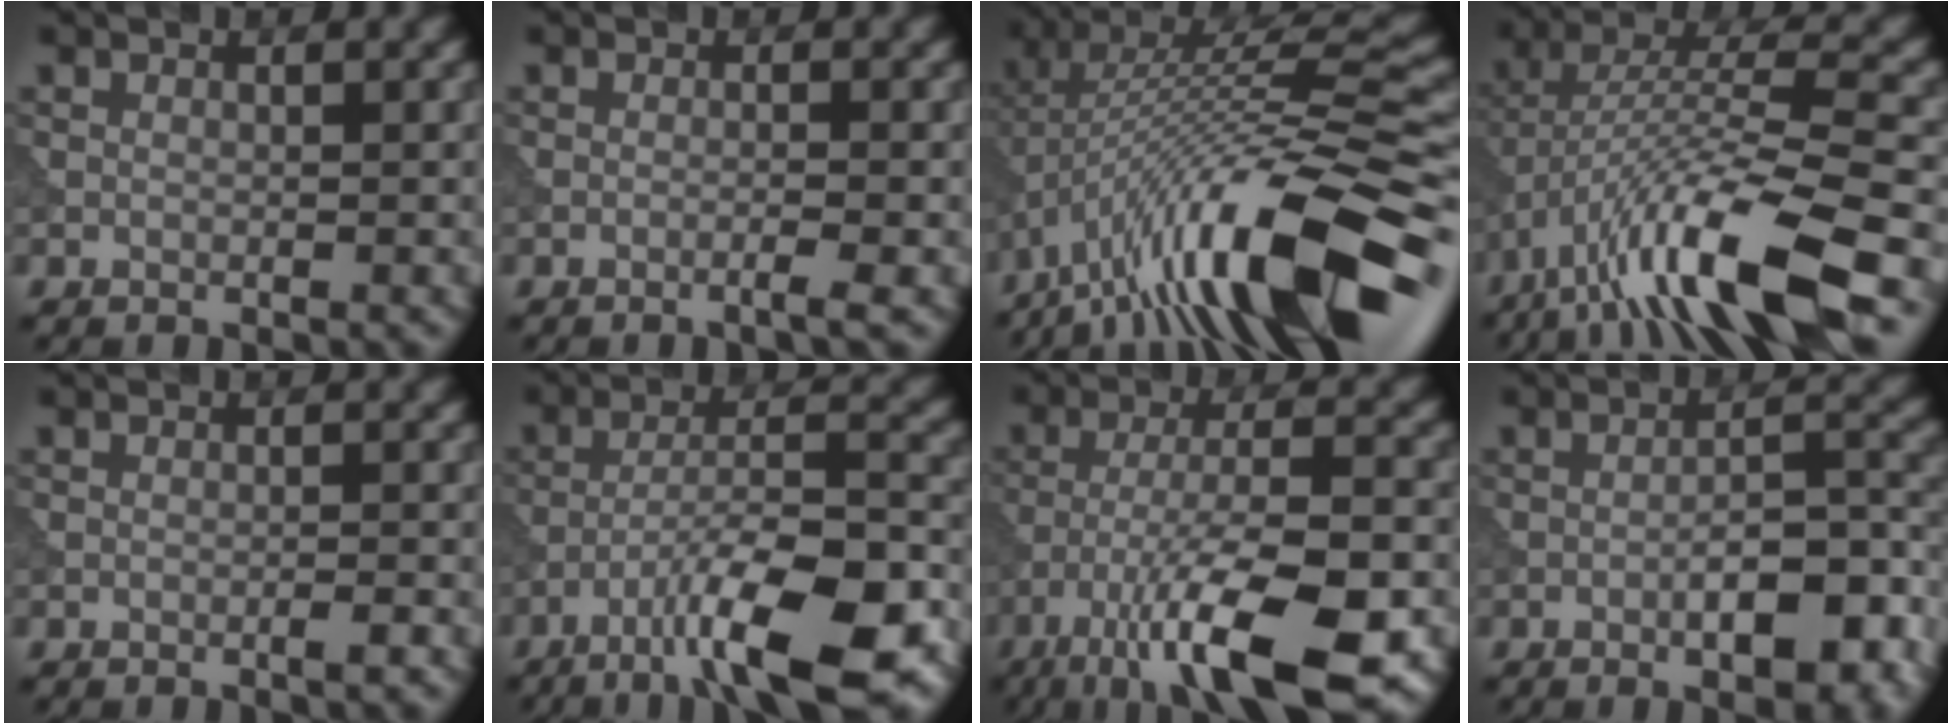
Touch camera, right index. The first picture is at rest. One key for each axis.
{"total": 1.7, "fx": -0.7, "fy": 0.2, "fz": 1.5, "tx": -0.019, "ty": 0.003, "tz": -0.020}
{"total": 14.8, "fx": -6.9, "fy": 3.9, "fz": 12.6, "tx": -0.217, "ty": 0.027, "tz": -0.117}
{"total": 11.6, "fx": -5.8, "fy": 2.8, "fz": 9.7, "tx": -0.181, "ty": 0.012, "tz": -0.104}
{"total": 0.8, "fx": -0.4, "fy": 0.0, "fz": 0.7, "tx": -0.010, "ty": 0.003, "tz": -0.010}
{"total": 11.7, "fx": -7.0, "fy": 2.5, "fz": 9.1, "tx": -0.149, "ty": 0.010, "tz": -0.115}
{"total": 11.5, "fx": -6.3, "fy": 2.9, "fz": 9.2, "tx": -0.159, "ty": -0.001, "tz": -0.111}
{"total": 7.1, "fx": -3.1, "fy": 2.3, "fz": 5.9, "tx": -0.082, "ty": 0.011, "tz": -0.045}